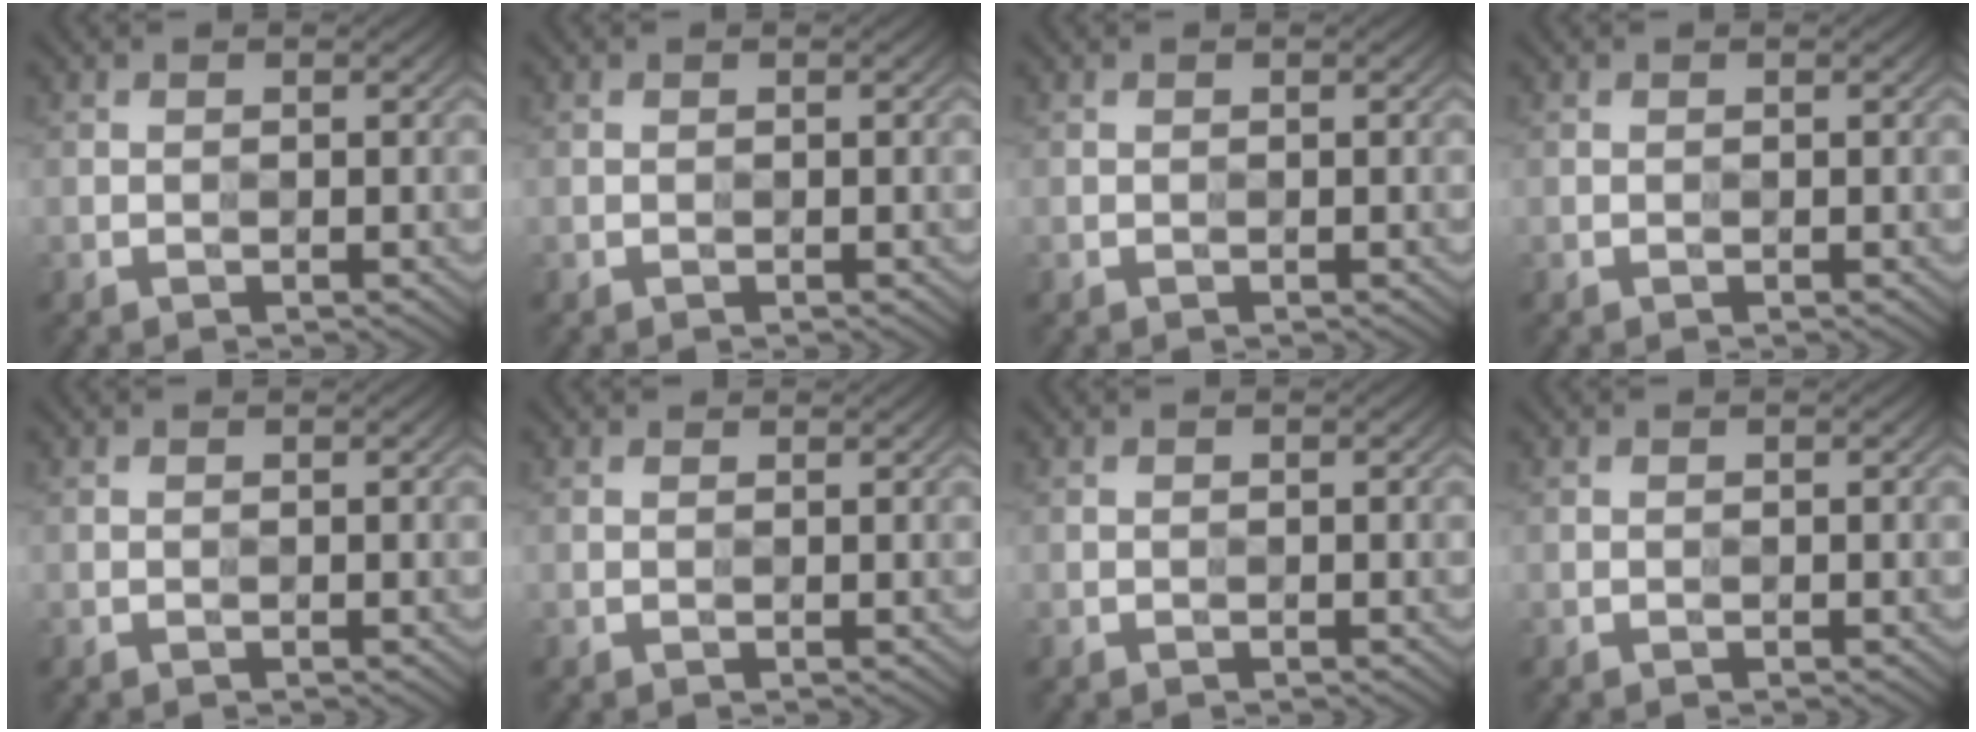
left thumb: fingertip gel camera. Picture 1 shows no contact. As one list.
[{"total": 0.0}, {"total": 0.0}, {"total": 0.0}, {"total": 0.0}, {"total": 0.7, "force": [0.7, 0.1, 0.1], "torque": [-0.005, -0.004, 0.009]}, {"total": 0.0}, {"total": 0.0}]